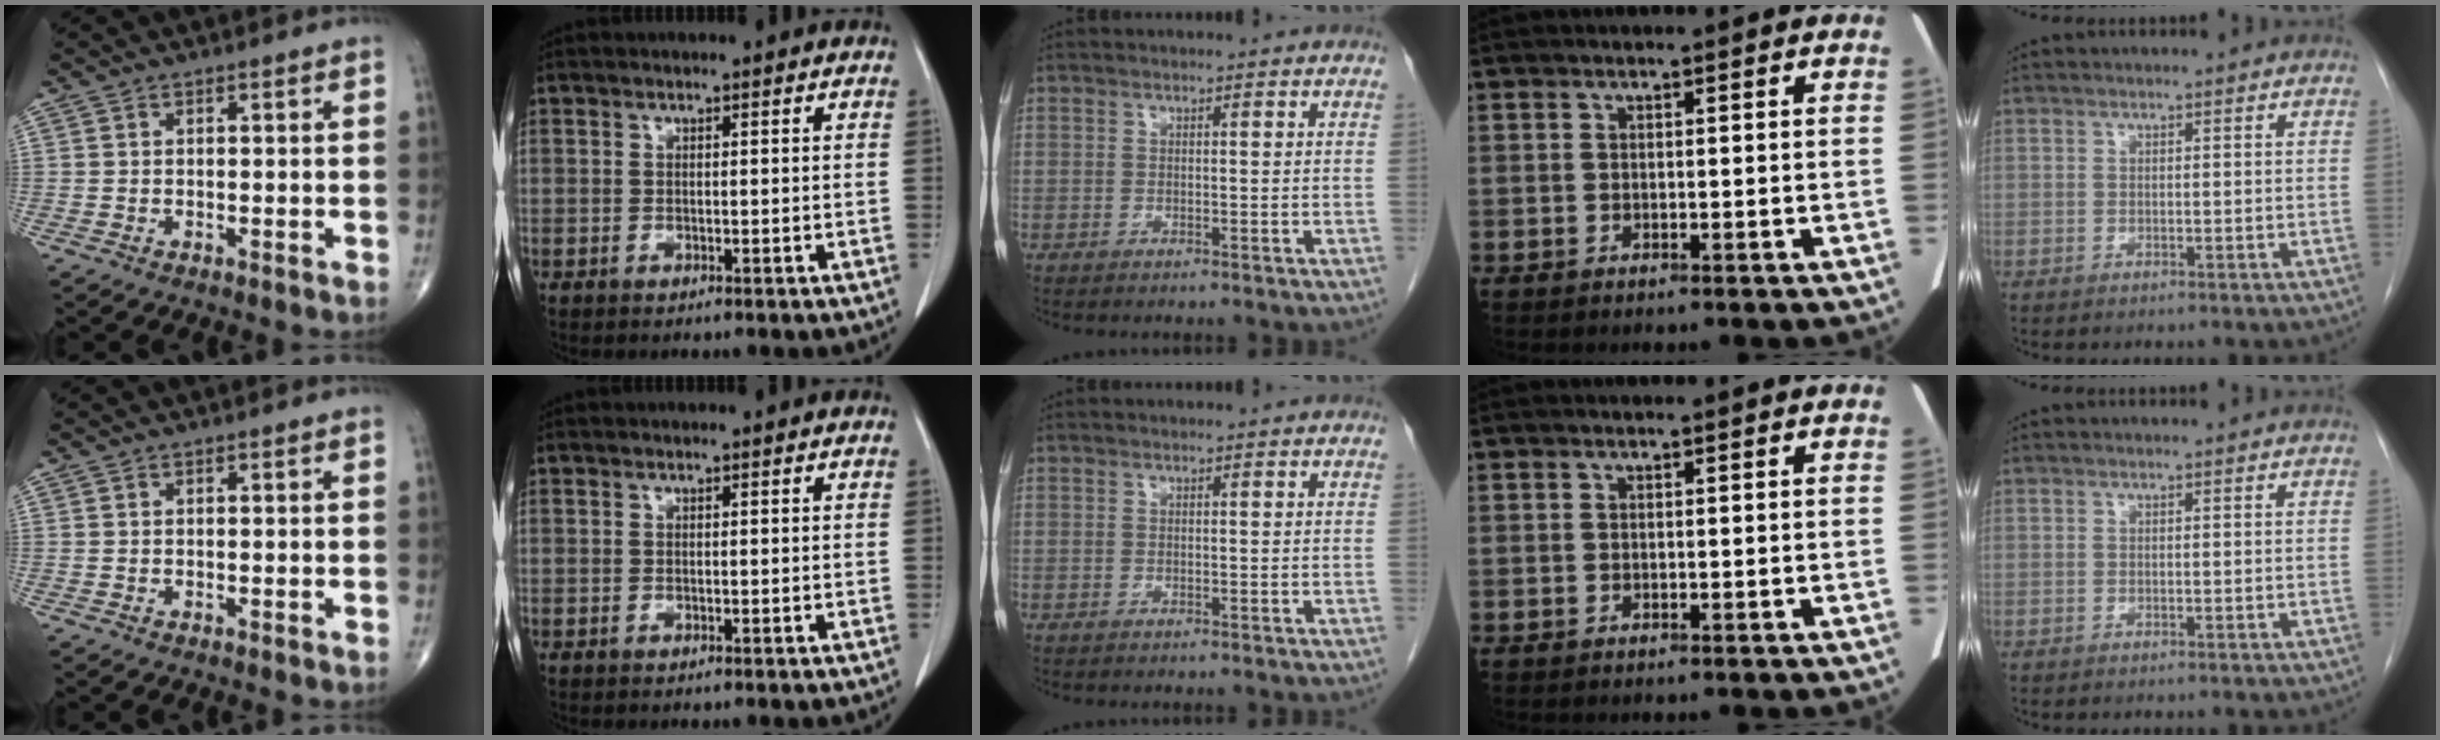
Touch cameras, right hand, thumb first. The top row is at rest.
{}